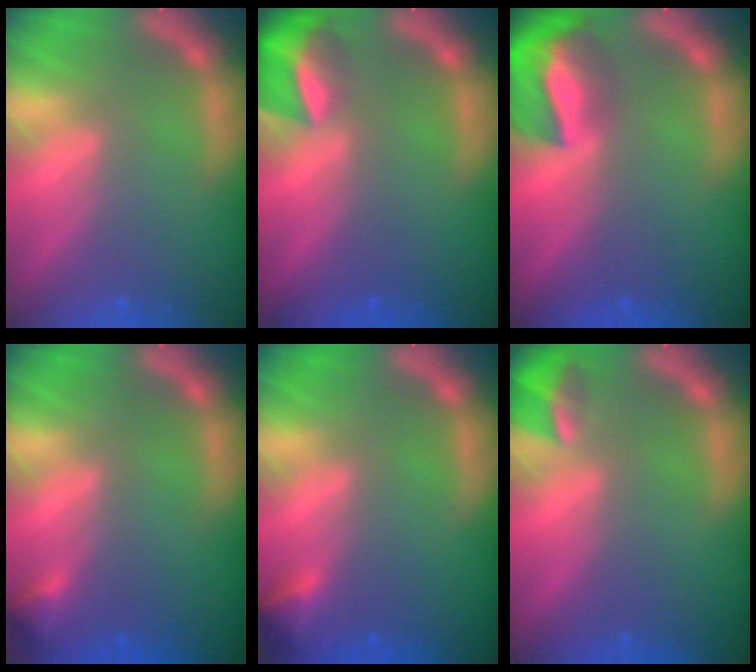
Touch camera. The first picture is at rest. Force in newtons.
{"total": 5.5}
{"total": 9.0}
{"total": 1.4}
{"total": 1.9}
{"total": 2.9}